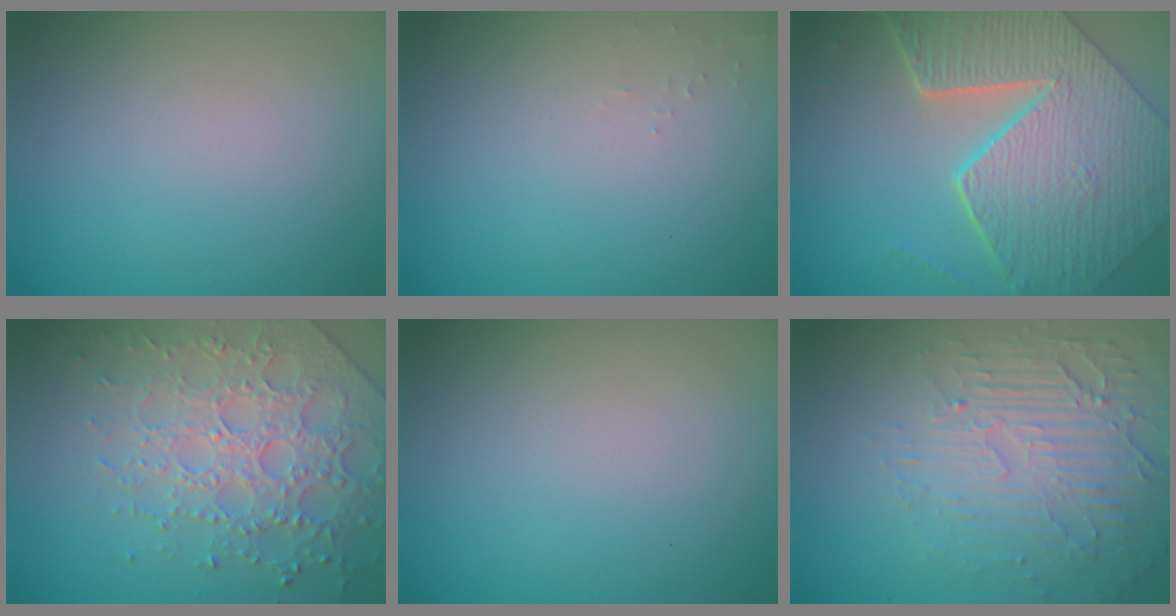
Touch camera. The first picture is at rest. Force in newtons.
{"total": 0.5, "press": 0.5, "slide": 0.2}
{"total": 9.7, "press": 6.8, "slide": 7.0}
{"total": 5.2, "press": 4.7, "slide": 2.1}
{"total": 0.0}
{"total": 5.5, "press": 3.3, "slide": 4.4}